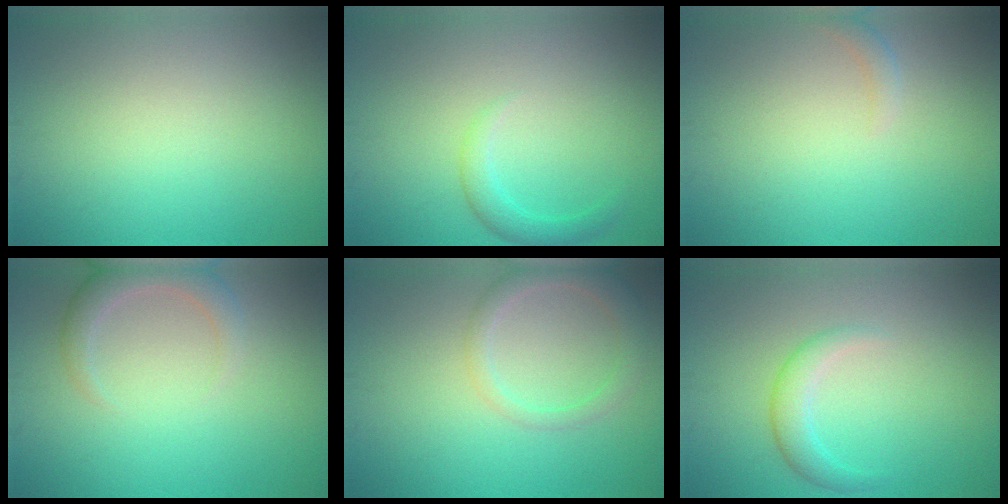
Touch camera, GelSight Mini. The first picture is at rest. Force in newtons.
{"total": 1.9, "press": 1.9, "slide": 0.1}
{"total": 1.0, "press": 0.9, "slide": 0.2}
{"total": 2.8, "press": 2.8, "slide": 0.4}
{"total": 2.7, "press": 2.7, "slide": 0.1}
{"total": 2.3, "press": 2.3, "slide": 0.1}